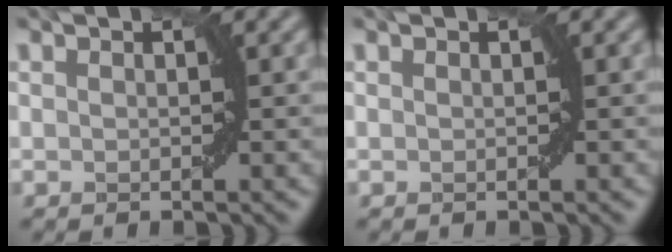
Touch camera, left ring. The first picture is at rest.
{"total": 0.0}